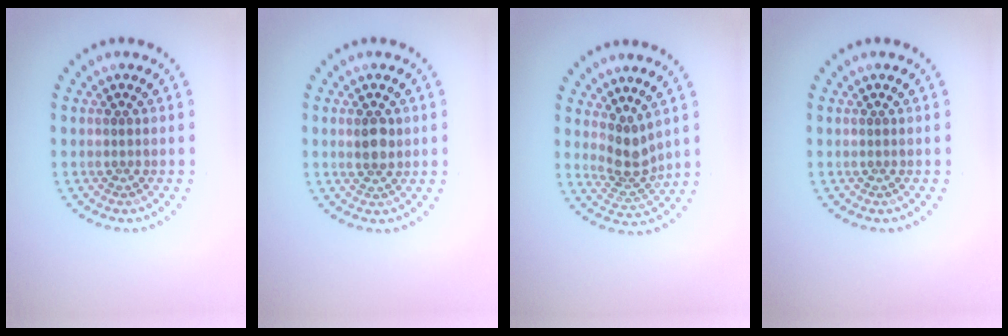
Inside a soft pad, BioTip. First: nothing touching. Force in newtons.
{"total": 1.9, "press": 1.8, "slide": 0.6}
{"total": 2.9, "press": 2.2, "slide": 1.9}
{"total": 0.0}